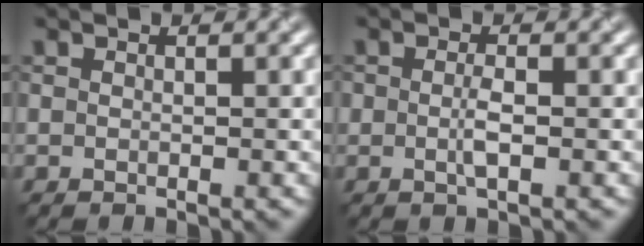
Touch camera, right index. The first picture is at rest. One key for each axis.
{"total": 1.6, "fx": -0.2, "fy": 0.4, "fz": 1.5, "tx": -0.031, "ty": -0.001, "tz": -0.006}